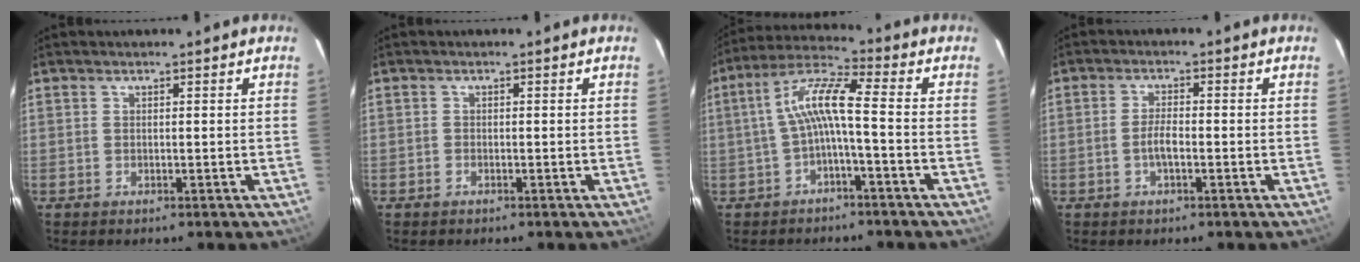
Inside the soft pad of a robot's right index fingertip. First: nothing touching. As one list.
[{"total": 0.7, "force": [-0.6, 0.5, 0.0], "torque": [-0.002, 0.002, -0.011]}, {"total": 8.0, "force": [-1.5, 0.7, 7.8], "torque": [-0.176, 0.022, -0.029]}, {"total": 2.8, "force": [-1.0, 0.7, 2.5], "torque": [-0.051, 0.003, -0.019]}]